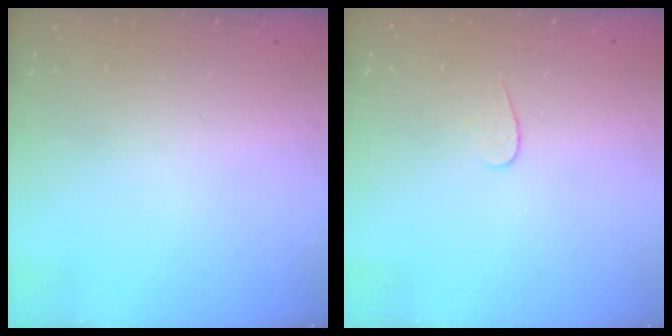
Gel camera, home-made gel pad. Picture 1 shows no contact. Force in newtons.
{"total": 4.8, "press": 4.8, "slide": 0.5}